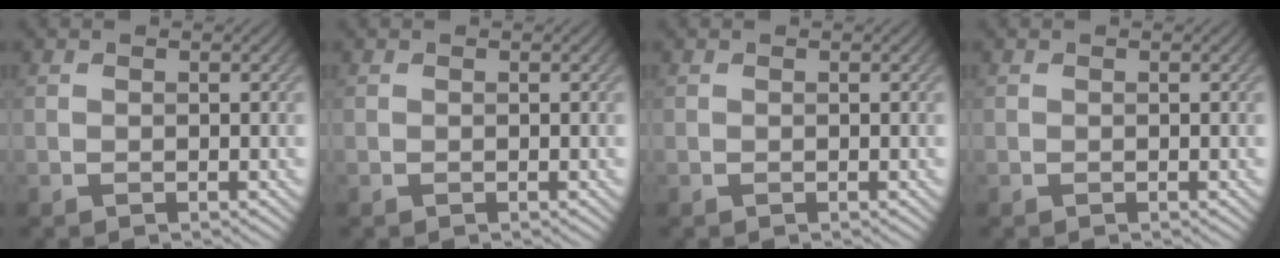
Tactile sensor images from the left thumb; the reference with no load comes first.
{"total": 0.0}
{"total": 0.0}
{"total": 0.0}